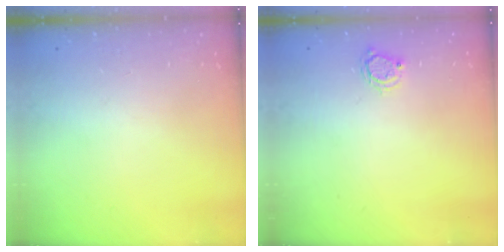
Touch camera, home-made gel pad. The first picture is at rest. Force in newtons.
{"total": 4.0, "press": 4.0, "slide": 0.5}